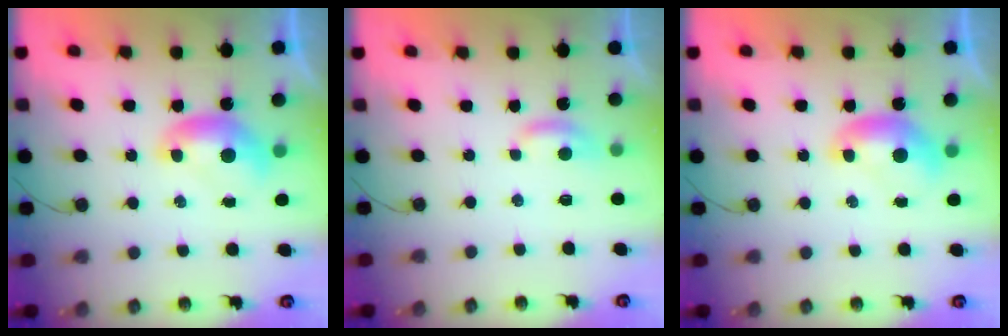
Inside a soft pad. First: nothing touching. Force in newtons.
{"total": 2.9, "press": 2.8, "slide": 0.4}
{"total": 0.0}